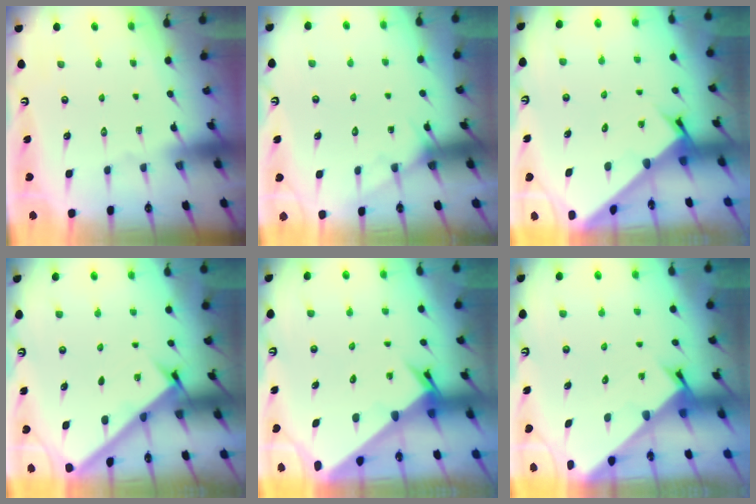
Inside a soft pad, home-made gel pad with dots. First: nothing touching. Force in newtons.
{"total": 6.2, "press": 6.2, "slide": 0.6}
{"total": 3.9, "press": 3.9, "slide": 0.1}
{"total": 2.5, "press": 2.5, "slide": 0.3}
{"total": 3.6, "press": 3.6, "slide": 0.3}
{"total": 2.4, "press": 2.3, "slide": 0.3}